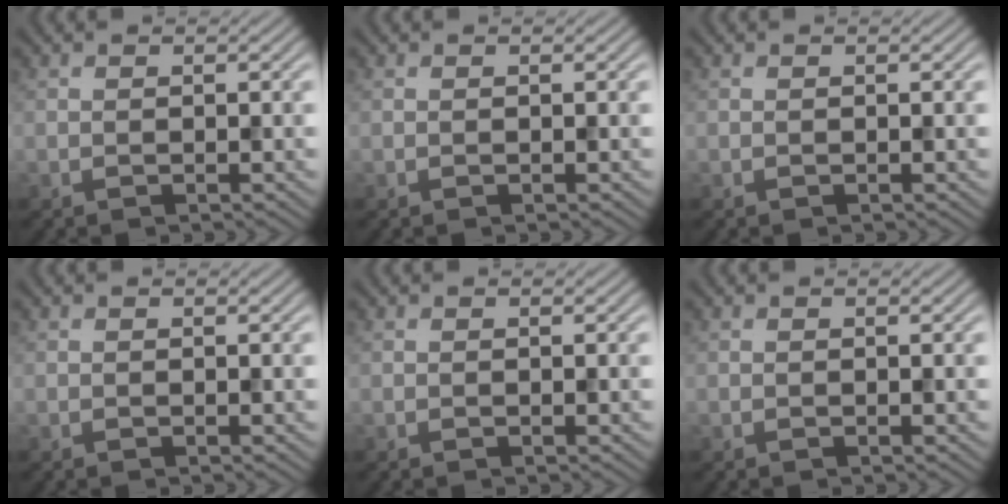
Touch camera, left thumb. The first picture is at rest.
{"total": 0.0}
{"total": 0.0}
{"total": 0.0}
{"total": 0.0}
{"total": 0.0}